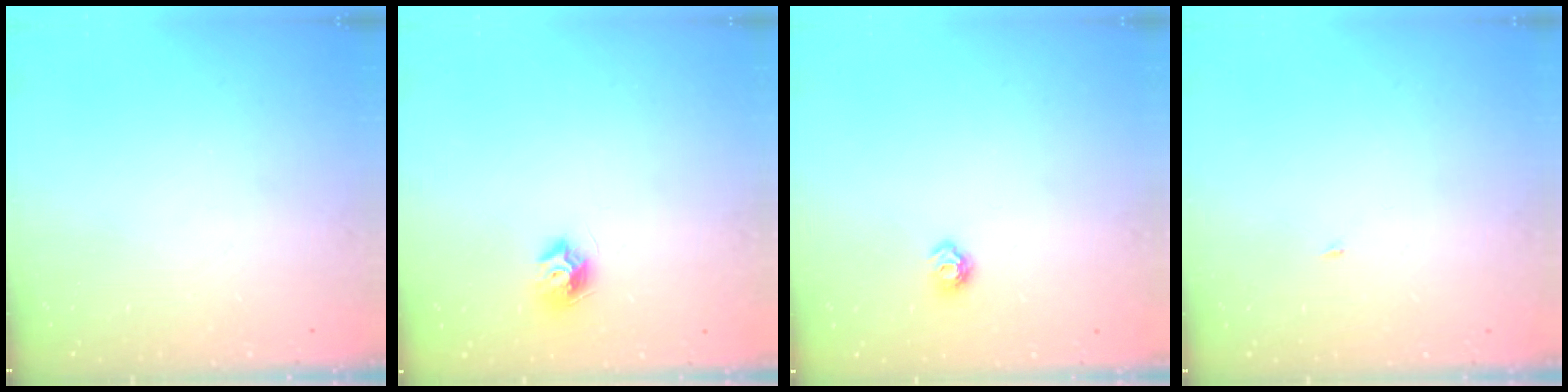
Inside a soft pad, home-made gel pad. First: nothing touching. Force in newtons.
{"total": 7.9, "press": 7.9, "slide": 0.4}
{"total": 6.1, "press": 6.1, "slide": 0.8}
{"total": 1.8, "press": 1.8, "slide": 0.2}